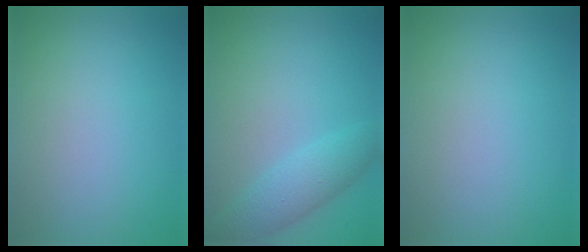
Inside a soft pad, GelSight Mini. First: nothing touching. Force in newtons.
{"total": 3.0, "press": 3.0, "slide": 0.2}
{"total": 0.0}